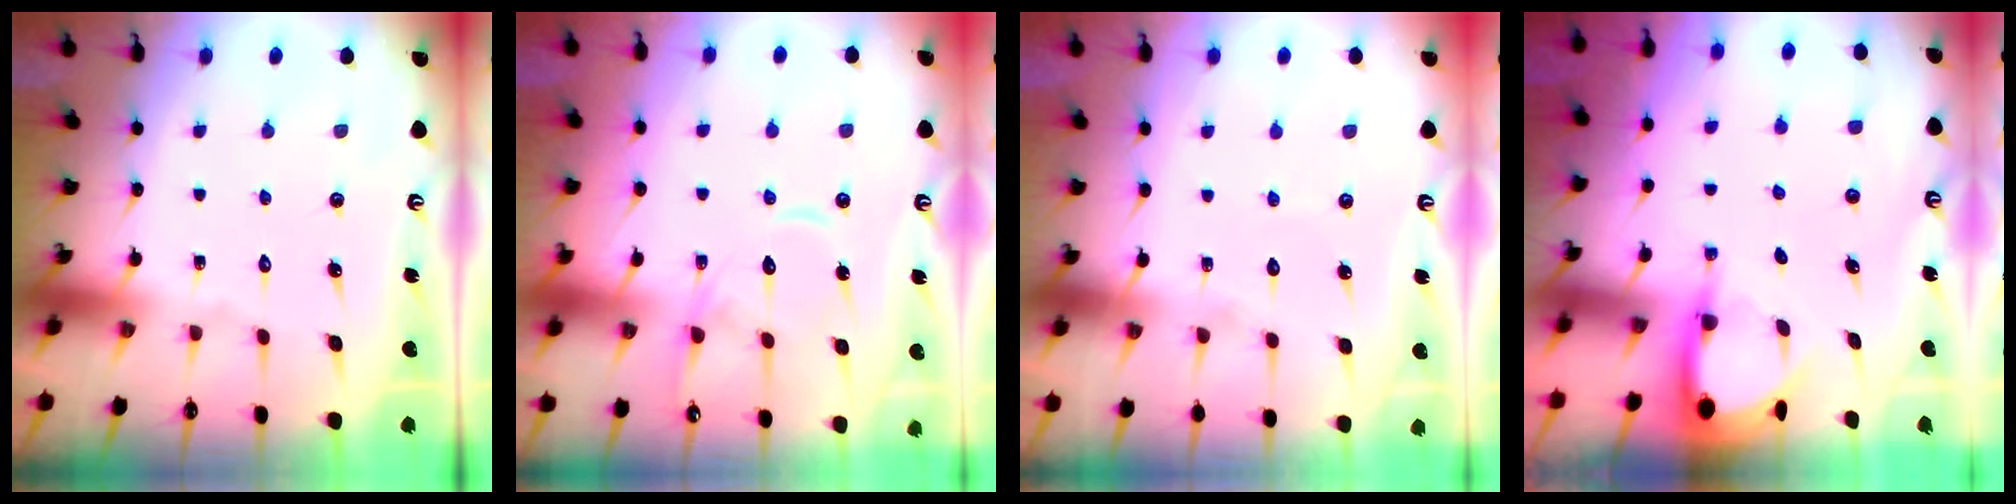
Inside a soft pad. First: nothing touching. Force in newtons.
{"total": 12.8, "press": 12.8, "slide": 1.2}
{"total": 2.3, "press": 2.3, "slide": 0.2}
{"total": 3.4, "press": 3.4, "slide": 0.3}